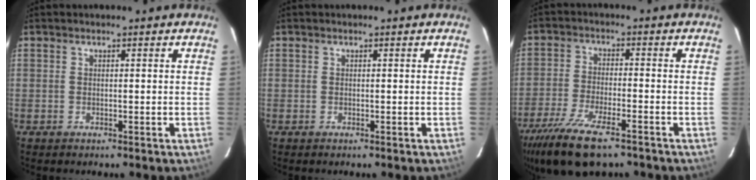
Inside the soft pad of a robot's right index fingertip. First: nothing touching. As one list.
[{"total": 0.0}, {"total": 14.2, "force": [-10.1, 4.0, 9.1], "torque": [-0.206, -0.046, -0.185]}]